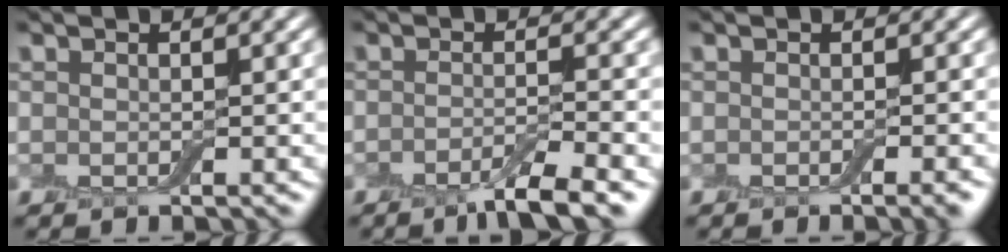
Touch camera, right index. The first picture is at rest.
{"total": 4.0, "force": [-2.5, 0.7, 3.1], "torque": [-0.047, -0.001, -0.050]}
{"total": 1.6, "force": [-1.0, 0.2, 1.2], "torque": [-0.009, 0.000, -0.013]}